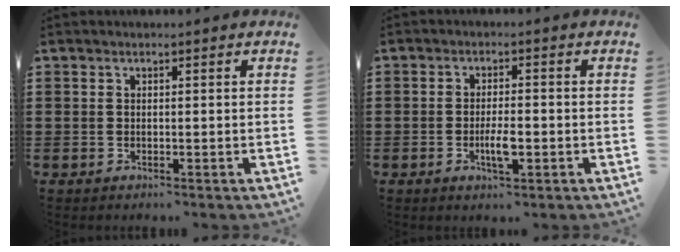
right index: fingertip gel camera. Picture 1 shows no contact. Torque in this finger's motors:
{"motor_torque": [-0.25, 0.10, 0.27, 0.06]}